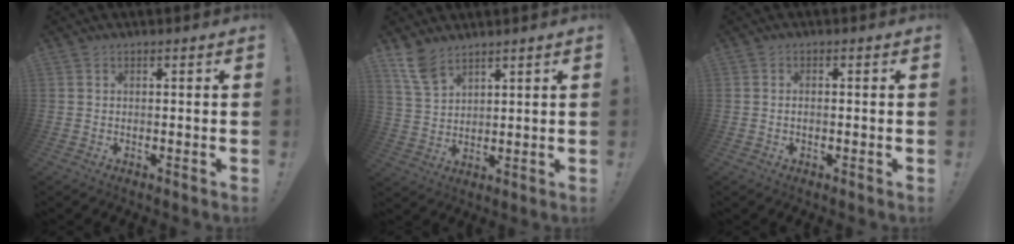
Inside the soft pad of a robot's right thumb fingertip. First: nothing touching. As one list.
[{"total": 8.2, "force": [6.1, 3.7, 3.9], "torque": [-0.069, -0.032, 0.118]}, {"total": 1.0, "force": [-0.5, 0.4, 0.8], "torque": [-0.020, 0.003, -0.007]}]